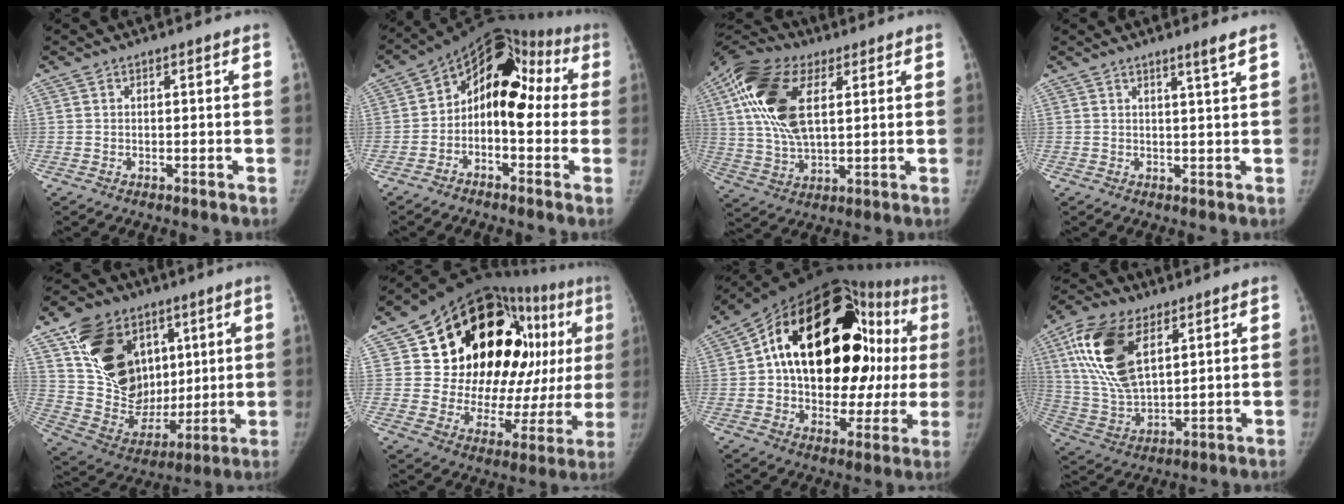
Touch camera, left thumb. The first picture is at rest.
{"total": 15.5, "force": [0.7, 10.0, 11.9], "torque": [-0.117, 0.053, -0.007]}
{"total": 18.3, "force": [5.5, 9.9, 14.4], "torque": [-0.283, 0.001, 0.096]}
{"total": 2.5, "force": [1.7, -0.7, 1.8], "torque": [-0.030, -0.017, 0.031]}
{"total": 23.4, "force": [8.9, 17.5, 12.8], "torque": [-0.188, -0.013, 0.174]}
{"total": 33.1, "force": [10.5, 17.8, 25.8], "torque": [-0.321, 0.021, 0.172]}
{"total": 34.3, "force": [5.4, 19.2, 27.9], "torque": [-0.386, 0.065, 0.090]}
{"total": 18.5, "force": [7.5, 9.7, 13.8], "torque": [-0.259, -0.021, 0.148]}